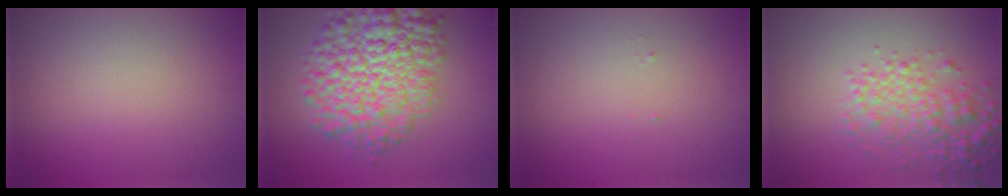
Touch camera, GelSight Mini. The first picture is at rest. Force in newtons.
{"total": 10.1, "press": 10.1, "slide": 0.3}
{"total": 0.0}
{"total": 4.1, "press": 4.1, "slide": 0.1}